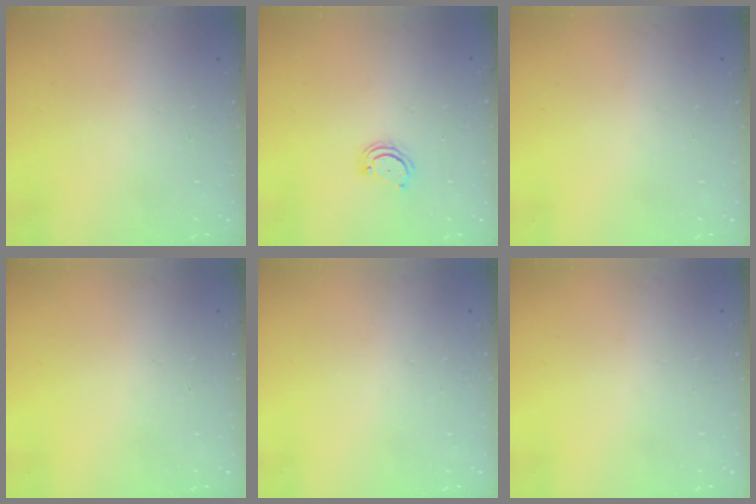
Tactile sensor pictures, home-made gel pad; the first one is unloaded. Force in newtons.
{"total": 3.1, "press": 3.0, "slide": 0.4}
{"total": 0.0}
{"total": 0.0}
{"total": 0.0}
{"total": 0.0}